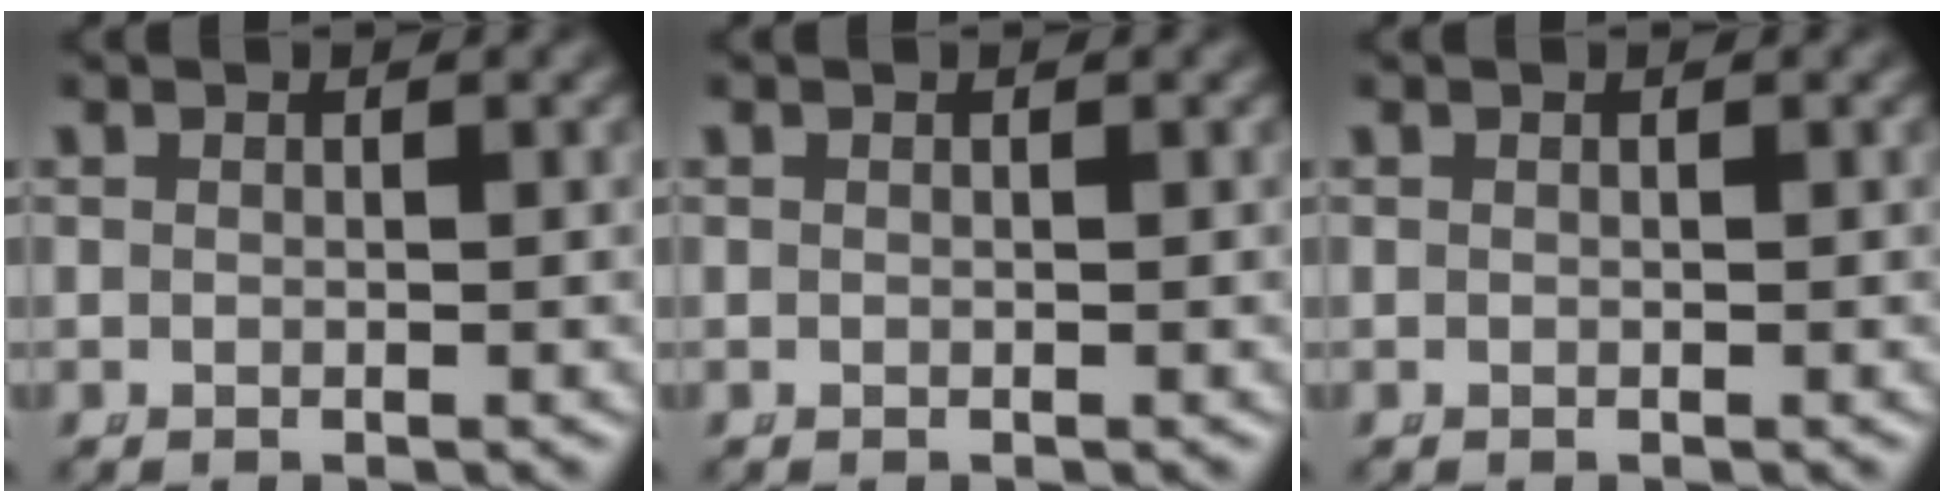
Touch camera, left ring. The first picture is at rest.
{"total": 0.0}
{"total": 0.0}